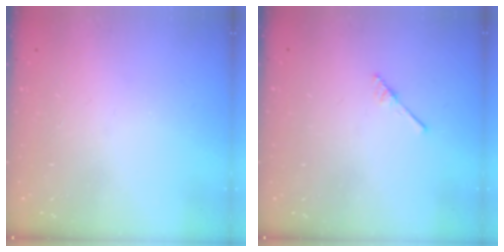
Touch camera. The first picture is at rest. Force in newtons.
{"total": 2.5, "press": 2.4, "slide": 0.3}